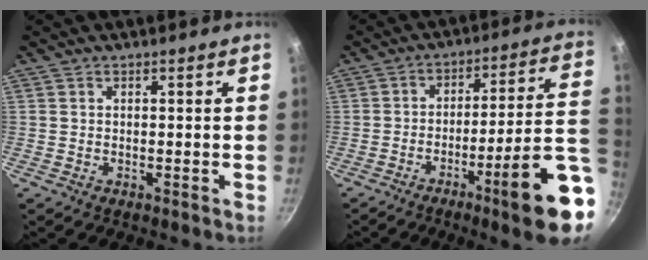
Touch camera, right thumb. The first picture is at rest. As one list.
[{"total": 17.6, "force": [-6.5, 2.2, 16.2], "torque": [-0.206, 0.033, -0.091]}]